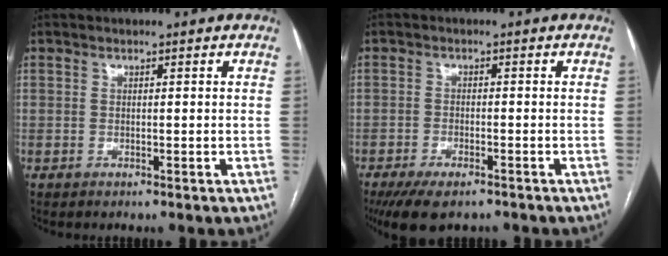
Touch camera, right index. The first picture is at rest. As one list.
[{"total": 7.5, "force": [-5.6, 2.6, 4.2], "torque": [-0.066, -0.010, -0.091]}]